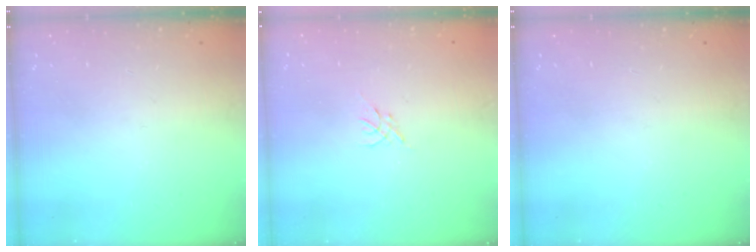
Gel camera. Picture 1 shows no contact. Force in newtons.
{"total": 0.0}
{"total": 0.0}